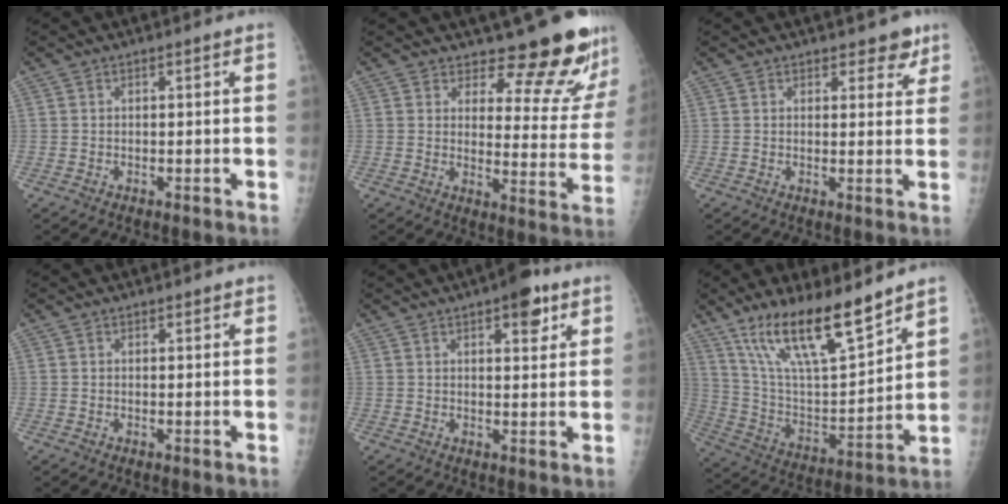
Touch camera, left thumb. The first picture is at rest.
{"total": 14.2, "force": [13.0, 3.8, 4.1], "torque": [-0.012, -0.135, 0.151]}
{"total": 4.0, "force": [3.1, 2.4, 0.9], "torque": [0.020, -0.020, 0.032]}
{"total": 0.9, "force": [0.8, 0.5, 0.1], "torque": [0.006, -0.007, 0.008]}
{"total": 6.6, "force": [3.7, 2.6, 4.7], "torque": [-0.043, -0.014, 0.044]}
{"total": 19.9, "force": [14.4, 5.1, 12.8], "torque": [-0.200, -0.070, 0.268]}